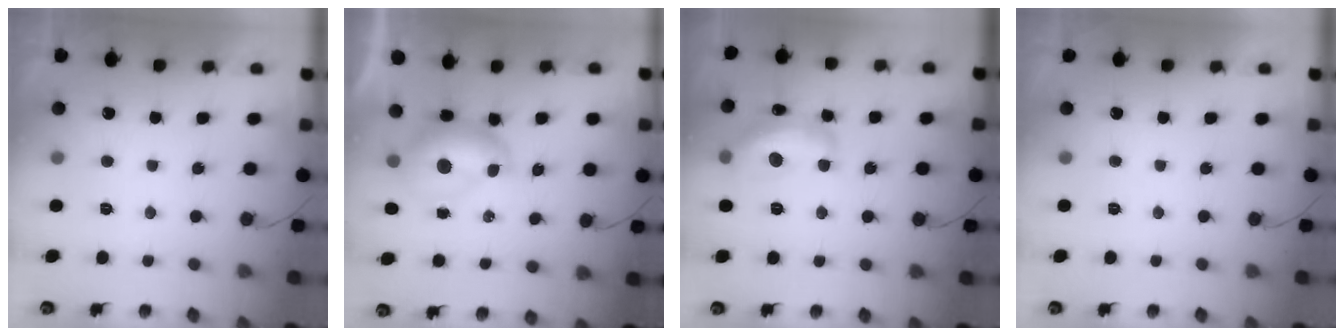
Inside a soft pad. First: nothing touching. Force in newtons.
{"total": 7.8, "press": 7.8, "slide": 0.9}
{"total": 15.2, "press": 15.2, "slide": 0.9}
{"total": 0.0}